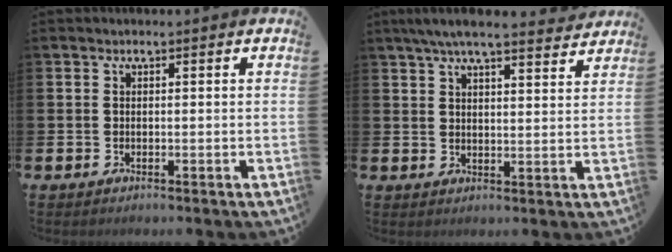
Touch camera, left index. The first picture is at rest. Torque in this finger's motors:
{"motor_torque": [1.10, -1.04, 0.35, 0.21]}